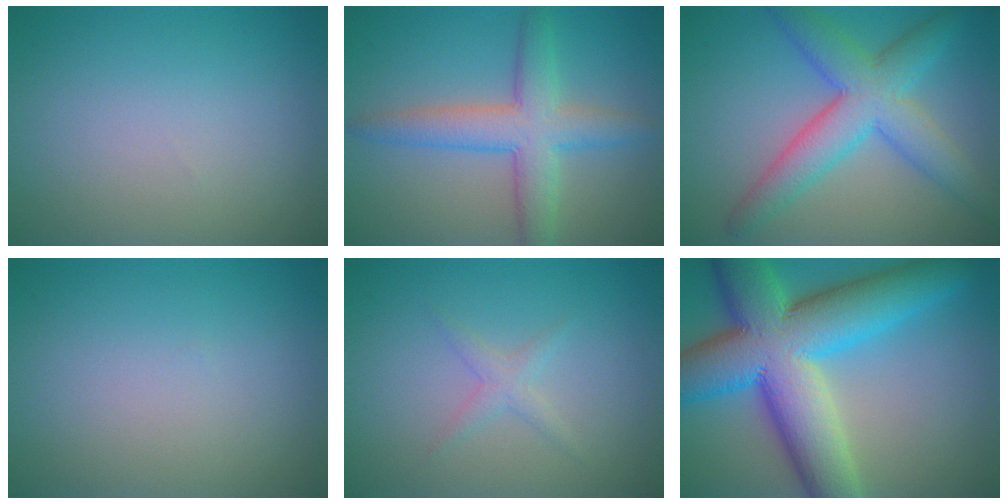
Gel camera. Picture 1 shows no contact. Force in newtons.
{"total": 5.5, "press": 5.5, "slide": 0.1}
{"total": 6.9, "press": 6.9, "slide": 0.2}
{"total": 0.0}
{"total": 1.3, "press": 1.3, "slide": 0.1}
{"total": 14.8, "press": 14.8, "slide": 0.4}